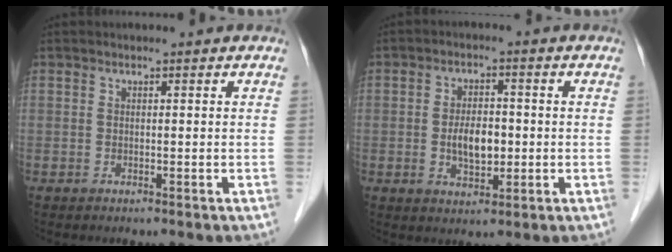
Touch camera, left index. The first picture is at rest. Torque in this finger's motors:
{"motor_torque": [0.34, 0.27, 0.15, 0.04]}